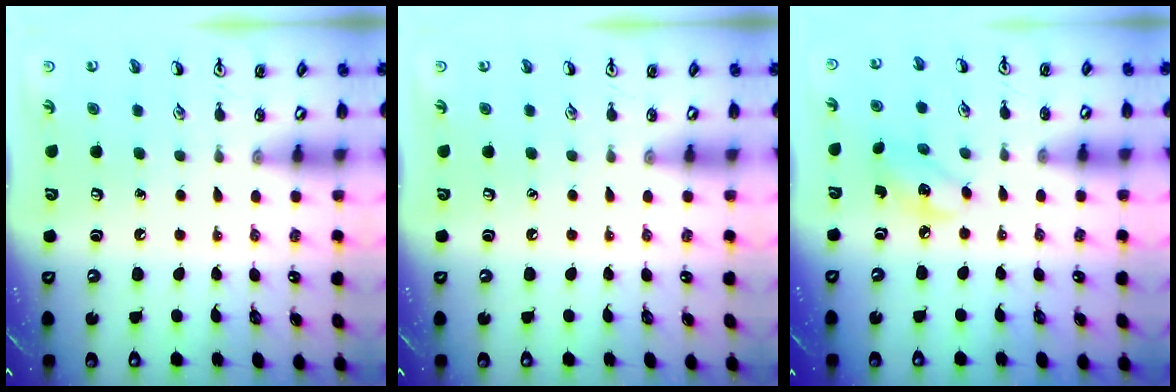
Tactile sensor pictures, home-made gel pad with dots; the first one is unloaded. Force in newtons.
{"total": 0.0}
{"total": 3.9, "press": 3.8, "slide": 0.9}